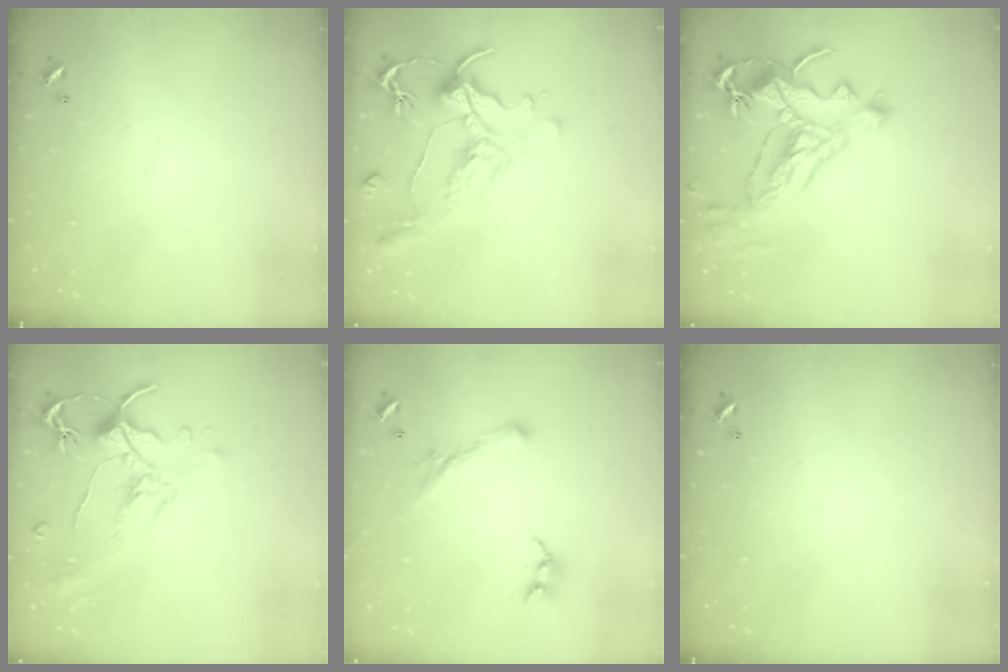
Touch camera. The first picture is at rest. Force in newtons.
{"total": 1.1, "press": 0.0, "slide": 1.1}
{"total": 5.8, "press": 5.5, "slide": 1.6}
{"total": 1.8, "press": 1.2, "slide": 1.3}
{"total": 0.0}
{"total": 0.0}